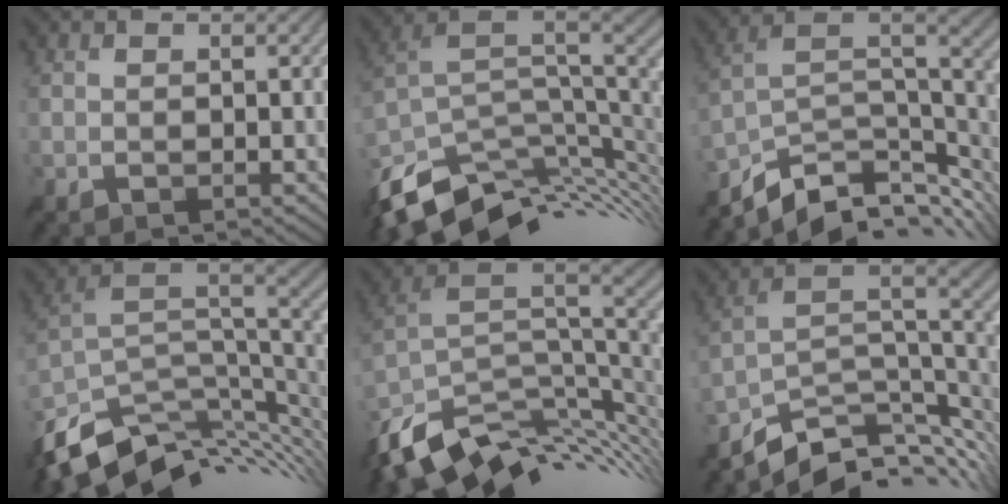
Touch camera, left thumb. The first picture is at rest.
{"total": 12.6, "force": [-5.3, 6.8, 9.3], "torque": [-0.213, -0.028, -0.087]}
{"total": 11.1, "force": [-7.0, 4.9, 7.2], "torque": [-0.148, -0.004, -0.113]}
{"total": 12.1, "force": [-5.3, 6.2, 8.9], "torque": [-0.207, -0.025, -0.090]}
{"total": 13.3, "force": [-5.9, 6.7, 9.8], "torque": [-0.217, -0.029, -0.099]}
{"total": 9.8, "force": [-5.9, 4.2, 6.6], "torque": [-0.125, 0.001, -0.102]}